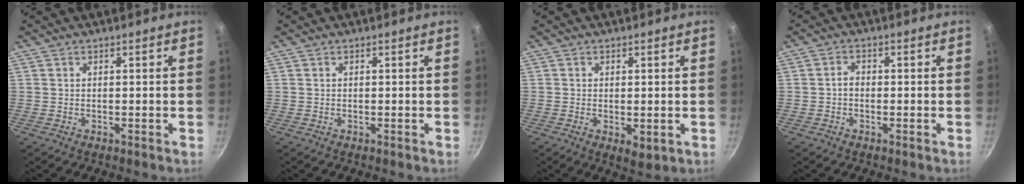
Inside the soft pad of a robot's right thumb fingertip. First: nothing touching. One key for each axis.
{"total": 0.0}
{"total": 3.3, "fx": -0.5, "fy": 1.7, "fz": 2.8, "tx": -0.044, "ty": -0.013, "tz": -0.004}
{"total": 1.8, "fx": -0.6, "fy": 1.3, "fz": 1.1, "tx": -0.016, "ty": 0.011, "tz": -0.014}